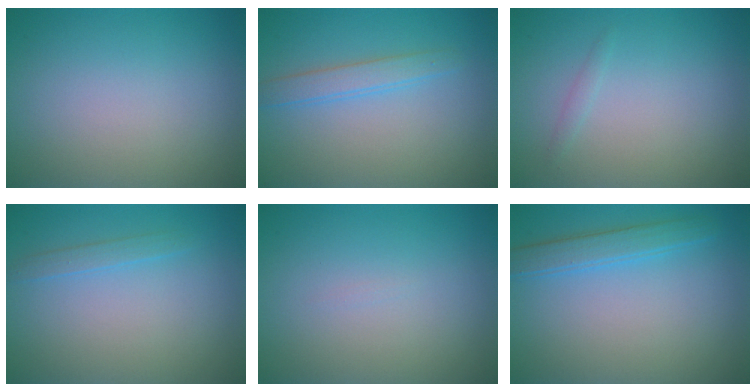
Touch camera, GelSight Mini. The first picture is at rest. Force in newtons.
{"total": 2.1, "press": 2.1, "slide": 0.1}
{"total": 0.6, "press": 0.6, "slide": 0.0}
{"total": 1.1, "press": 1.1, "slide": 0.1}
{"total": 0.0}
{"total": 2.5, "press": 2.5, "slide": 0.1}